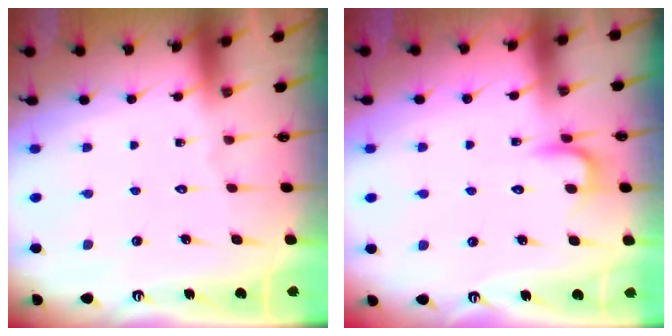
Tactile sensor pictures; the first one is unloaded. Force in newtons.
{"total": 4.1, "press": 4.1, "slide": 0.5}